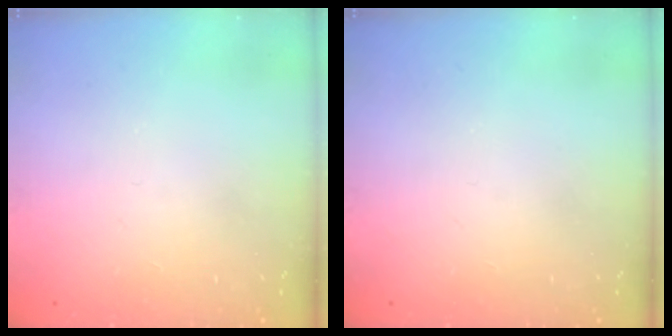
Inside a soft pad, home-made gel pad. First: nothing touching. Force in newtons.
{"total": 0.0}